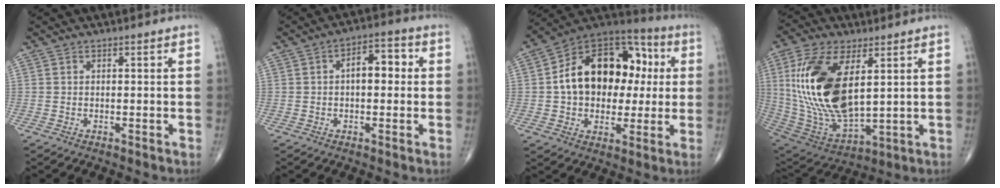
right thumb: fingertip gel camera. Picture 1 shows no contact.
{"total": 7.0, "force": [0.8, 3.8, 5.9], "torque": [-0.072, 0.022, 0.002]}
{"total": 21.8, "force": [2.1, 14.9, 15.8], "torque": [-0.211, 0.032, 0.032]}
{"total": 22.8, "force": [4.9, 10.9, 19.4], "torque": [-0.393, -0.029, 0.102]}